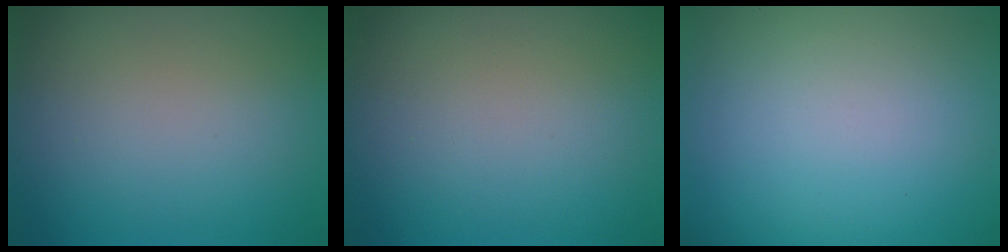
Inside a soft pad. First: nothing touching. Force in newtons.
{"total": 0.0}
{"total": 0.0}